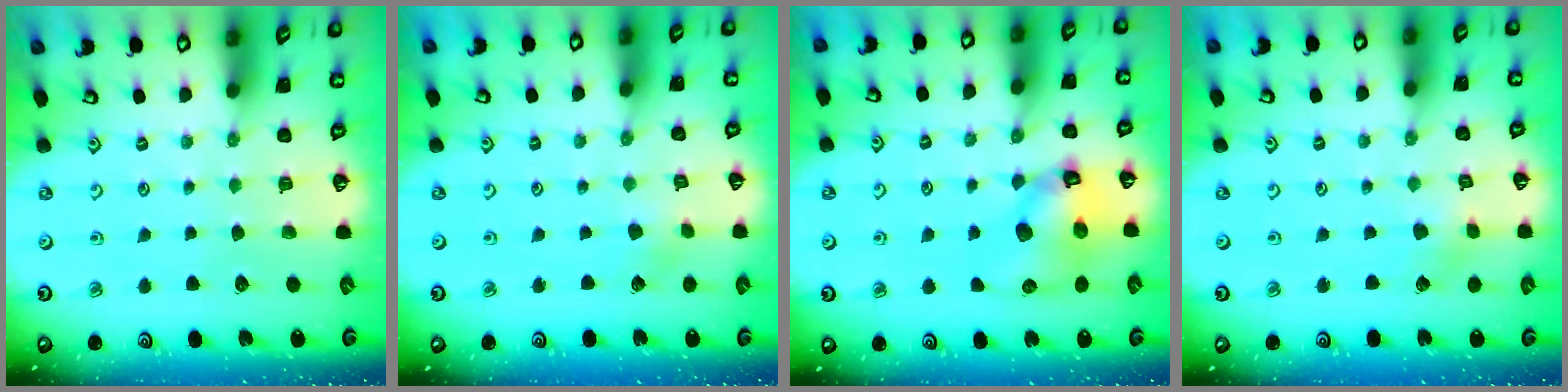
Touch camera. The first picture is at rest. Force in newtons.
{"total": 2.3, "press": 2.3, "slide": 0.1}
{"total": 11.2, "press": 11.2, "slide": 0.9}
{"total": 1.9, "press": 1.9, "slide": 0.2}